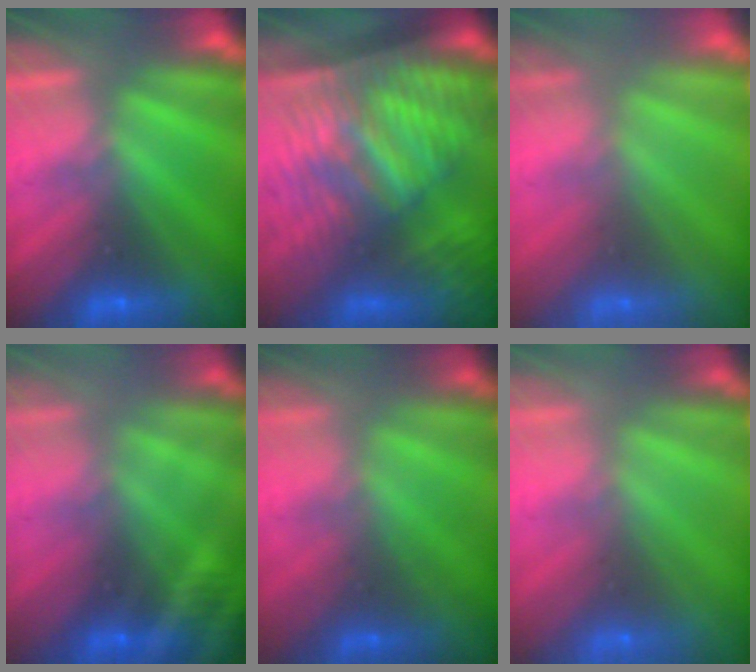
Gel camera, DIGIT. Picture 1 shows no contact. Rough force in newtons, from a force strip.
{"total": 9.1}
{"total": 2.8}
{"total": 2.8}
{"total": 1.8}
{"total": 8.7}